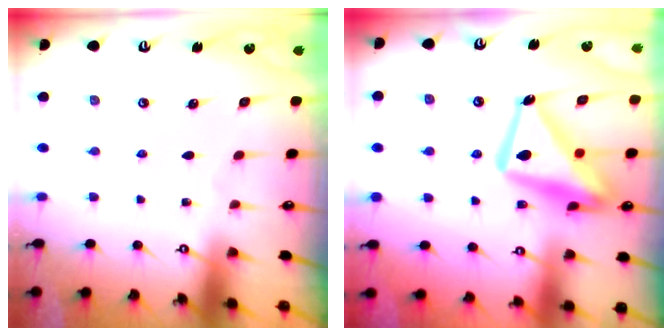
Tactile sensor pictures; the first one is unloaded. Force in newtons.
{"total": 17.7, "press": 17.7, "slide": 1.6}